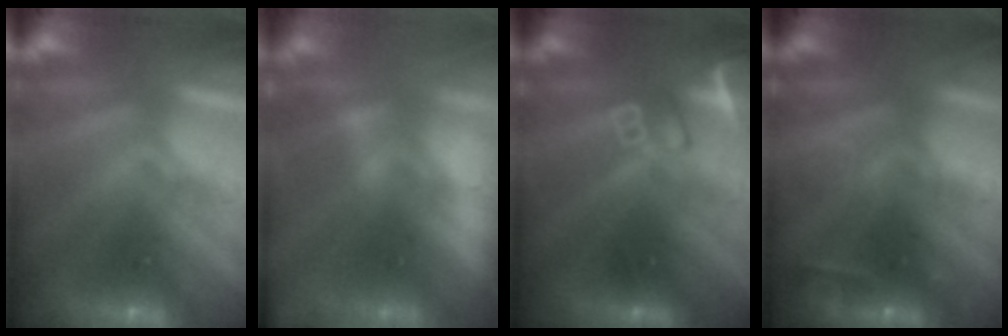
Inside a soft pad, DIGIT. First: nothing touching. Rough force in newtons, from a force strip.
{"total": 6.6}
{"total": 2.7}
{"total": 2.4}